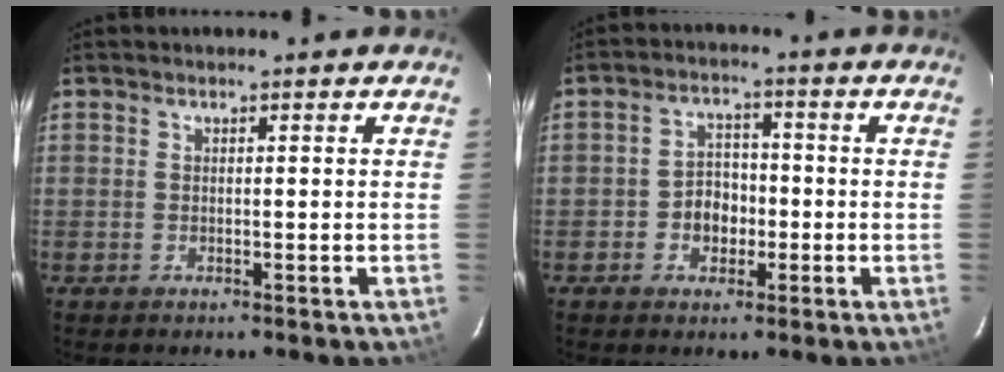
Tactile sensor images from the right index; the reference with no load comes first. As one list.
[{"total": 5.2, "force": [-1.7, 4.2, 2.5], "torque": [-0.048, 0.016, -0.022]}]